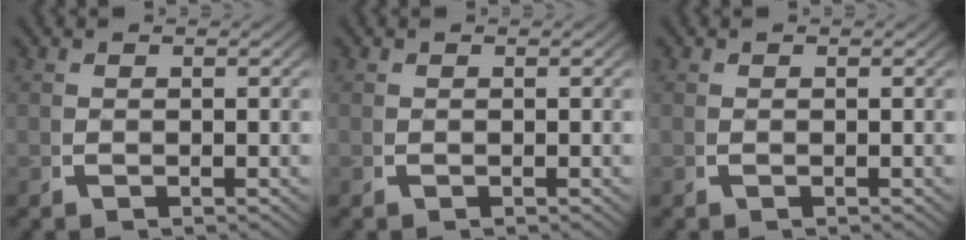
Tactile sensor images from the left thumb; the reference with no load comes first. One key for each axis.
{"total": 0.0}
{"total": 0.0}